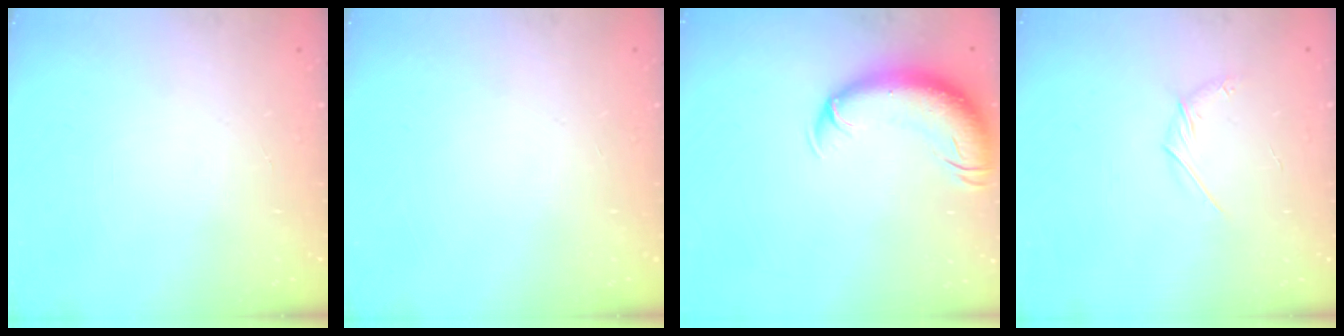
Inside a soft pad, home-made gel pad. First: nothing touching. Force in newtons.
{"total": 0.0}
{"total": 11.3, "press": 10.9, "slide": 3.0}
{"total": 3.3, "press": 3.2, "slide": 0.7}